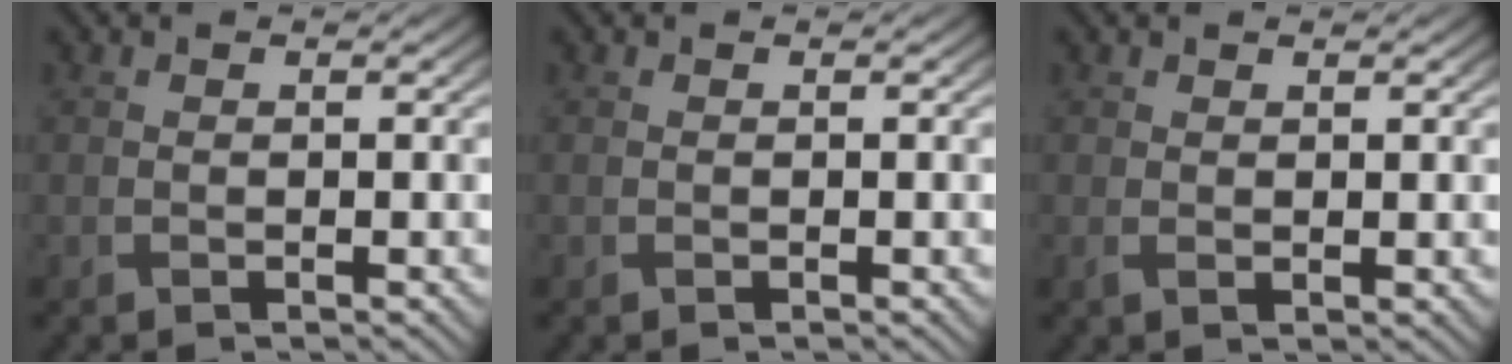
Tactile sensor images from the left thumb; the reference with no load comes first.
{"total": 0.0}
{"total": 1.0, "force": [0.4, 0.4, 0.9], "torque": [-0.022, 0.000, 0.010]}